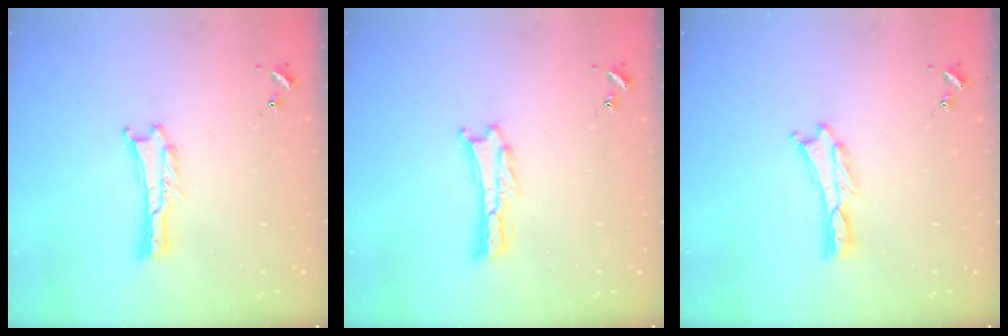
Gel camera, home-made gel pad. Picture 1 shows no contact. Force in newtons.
{"total": 0.6, "press": 0.5, "slide": 0.2}
{"total": 0.0}